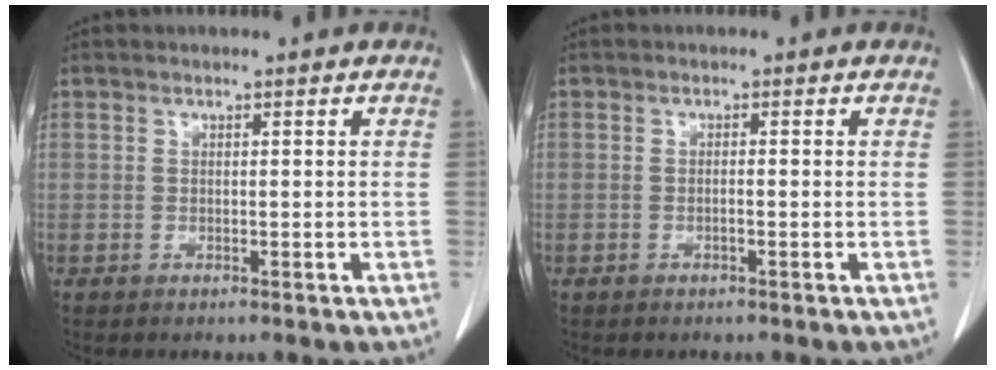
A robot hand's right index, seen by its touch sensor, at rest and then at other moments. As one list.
[{"total": 0.7, "force": [-0.3, 0.0, 0.7], "torque": [-0.013, 0.001, -0.005]}]